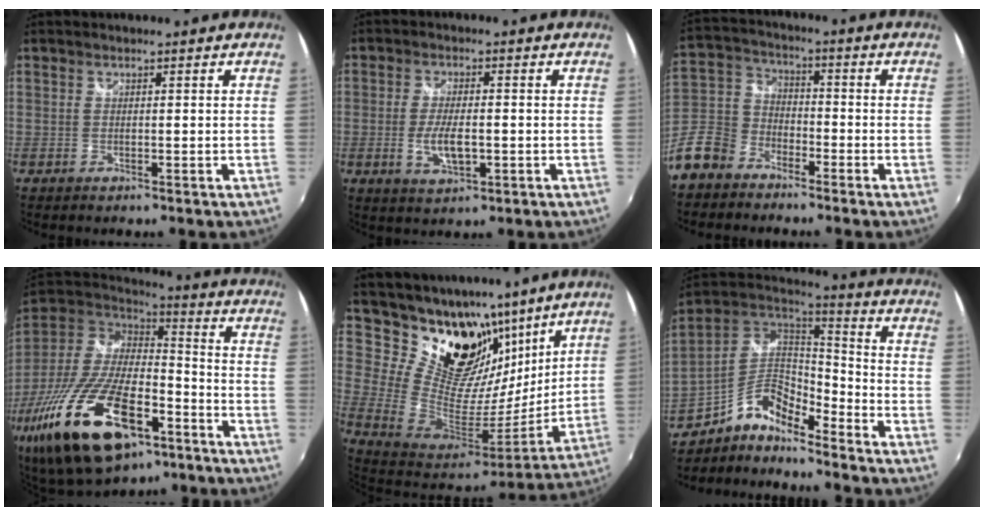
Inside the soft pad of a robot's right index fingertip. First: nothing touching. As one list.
[{"total": 6.0, "force": [-1.3, 2.4, 5.3], "torque": [-0.108, -0.008, -0.021]}, {"total": 13.5, "force": [-9.0, 8.9, 4.9], "torque": [-0.138, 0.028, -0.178]}, {"total": 31.0, "force": [-16.4, 13.7, 22.4], "torque": [-0.453, -0.040, -0.273]}, {"total": 22.5, "force": [15.7, 12.6, 9.9], "torque": [-0.203, -0.023, 0.289]}, {"total": 10.9, "force": [-7.7, 4.5, 6.3], "torque": [-0.136, 0.026, -0.154]}]